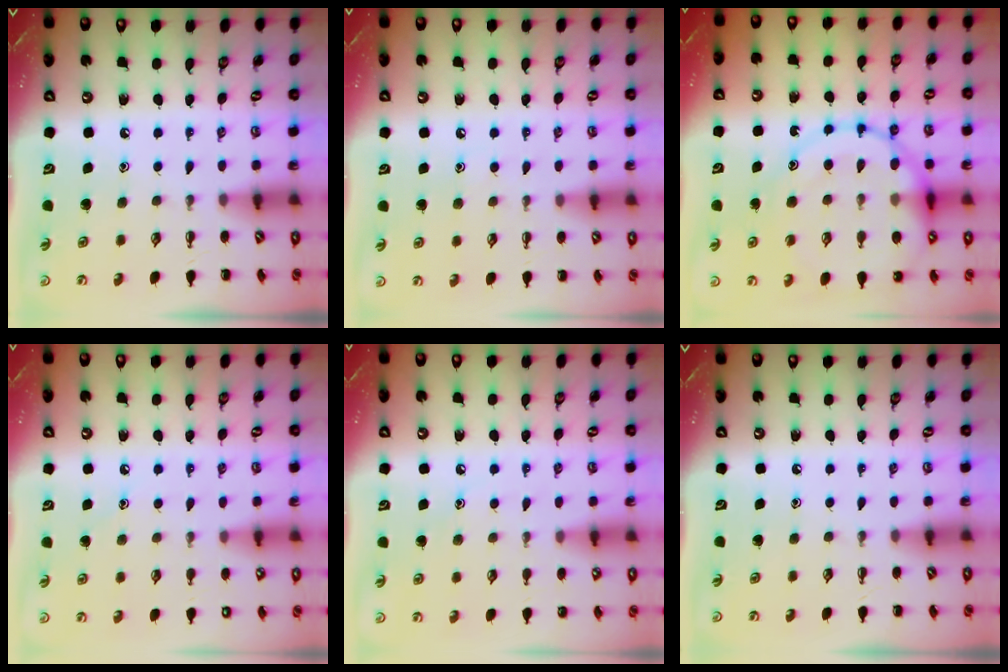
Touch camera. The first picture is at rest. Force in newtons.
{"total": 6.1, "press": 5.9, "slide": 1.4}
{"total": 21.0, "press": 20.8, "slide": 2.9}
{"total": 6.7, "press": 6.5, "slide": 1.8}
{"total": 6.7, "press": 6.5, "slide": 1.7}
{"total": 0.0}